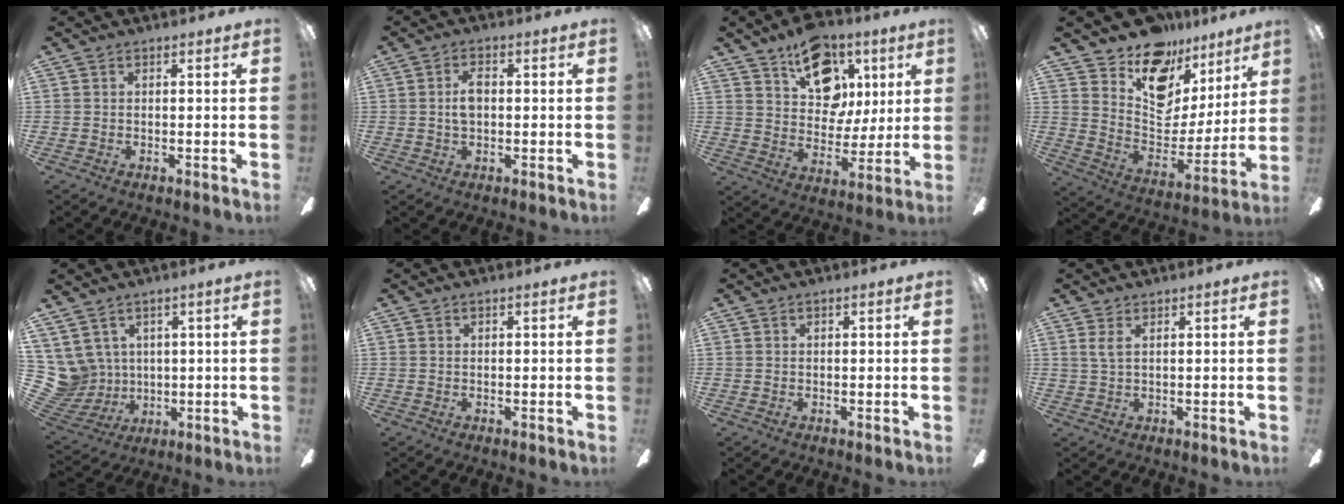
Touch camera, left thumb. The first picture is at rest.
{"total": 4.5, "force": [0.2, 2.5, 3.7], "torque": [-0.071, 0.004, -0.002]}
{"total": 18.0, "force": [9.0, 12.6, 9.2], "torque": [-0.123, -0.038, 0.165]}
{"total": 14.7, "force": [11.0, 8.4, 5.0], "torque": [-0.086, -0.087, 0.197]}
{"total": 9.6, "force": [3.4, 8.7, 2.4], "torque": [-0.112, -0.026, 0.071]}
{"total": 0.0}
{"total": 0.0}
{"total": 2.2, "force": [1.2, 0.6, 1.7], "torque": [-0.039, 0.000, 0.022]}